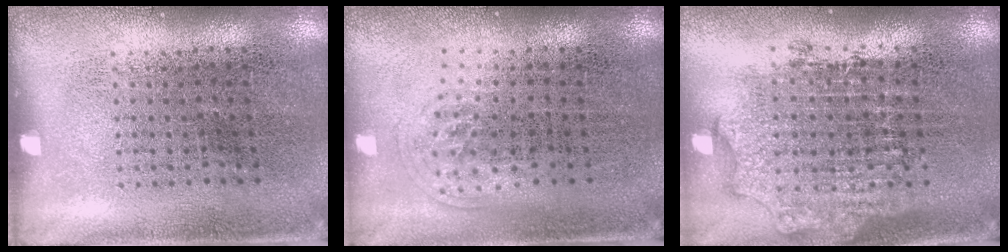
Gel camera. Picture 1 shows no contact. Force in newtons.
{"total": 1.0, "press": 0.7, "slide": 0.8}
{"total": 1.8, "press": 1.4, "slide": 1.1}